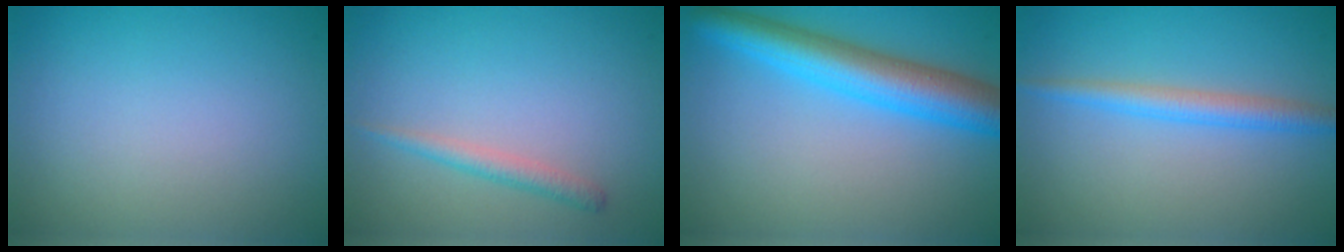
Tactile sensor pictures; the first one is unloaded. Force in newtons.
{"total": 1.6, "press": 1.6, "slide": 0.1}
{"total": 6.5, "press": 6.5, "slide": 0.2}
{"total": 2.5, "press": 2.5, "slide": 0.1}